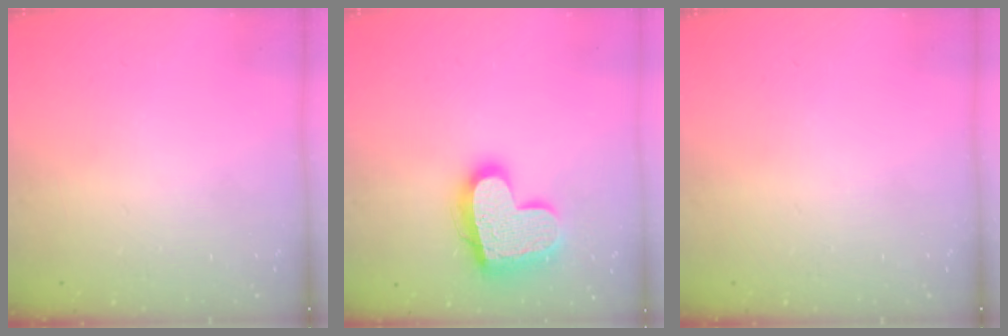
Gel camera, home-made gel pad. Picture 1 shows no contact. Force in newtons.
{"total": 18.2, "press": 18.2, "slide": 1.6}
{"total": 0.0}